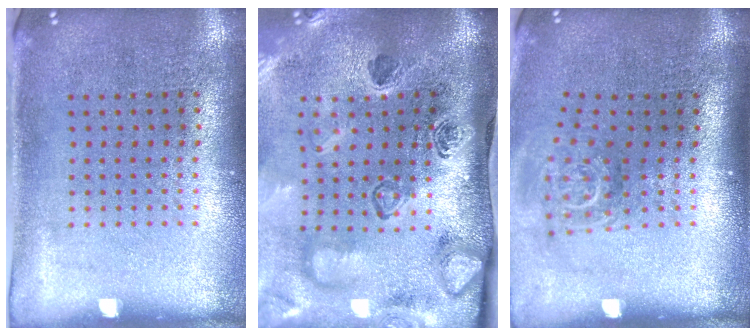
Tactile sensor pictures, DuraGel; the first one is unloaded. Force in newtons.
{"total": 4.8, "press": 3.3, "slide": 3.4}
{"total": 1.8, "press": 1.3, "slide": 1.2}